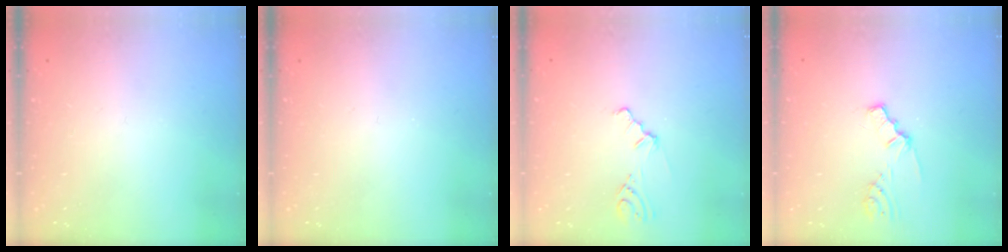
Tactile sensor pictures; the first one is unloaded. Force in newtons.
{"total": 0.0}
{"total": 2.6, "press": 2.5, "slide": 0.5}
{"total": 1.5, "press": 1.5, "slide": 0.1}